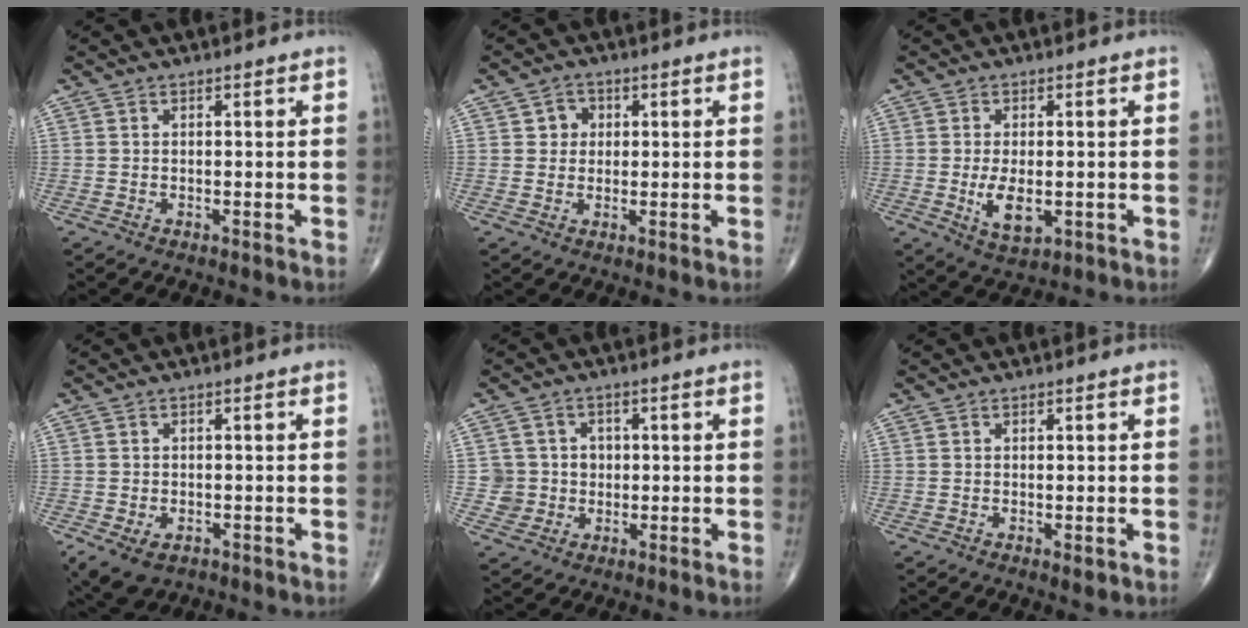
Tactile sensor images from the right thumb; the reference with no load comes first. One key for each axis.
{"total": 3.3, "fx": 0.7, "fy": 3.1, "fz": 1.1, "tx": 0.004, "ty": 0.002, "tz": 0.006}
{"total": 6.2, "fx": -1.1, "fy": 3.1, "fz": 5.2, "tx": -0.090, "ty": -0.011, "tz": -0.011}
{"total": 6.1, "fx": -2.8, "fy": 4.2, "fz": 3.5, "tx": -0.061, "ty": 0.004, "tz": -0.035}
{"total": 5.2, "fx": -0.1, "fy": 5.2, "fz": 0.0, "tx": 0.041, "ty": 0.013, "tz": -0.005}
{"total": 1.2, "fx": -0.4, "fy": 0.6, "fz": 1.0, "tx": -0.011, "ty": -0.004, "tz": -0.003}